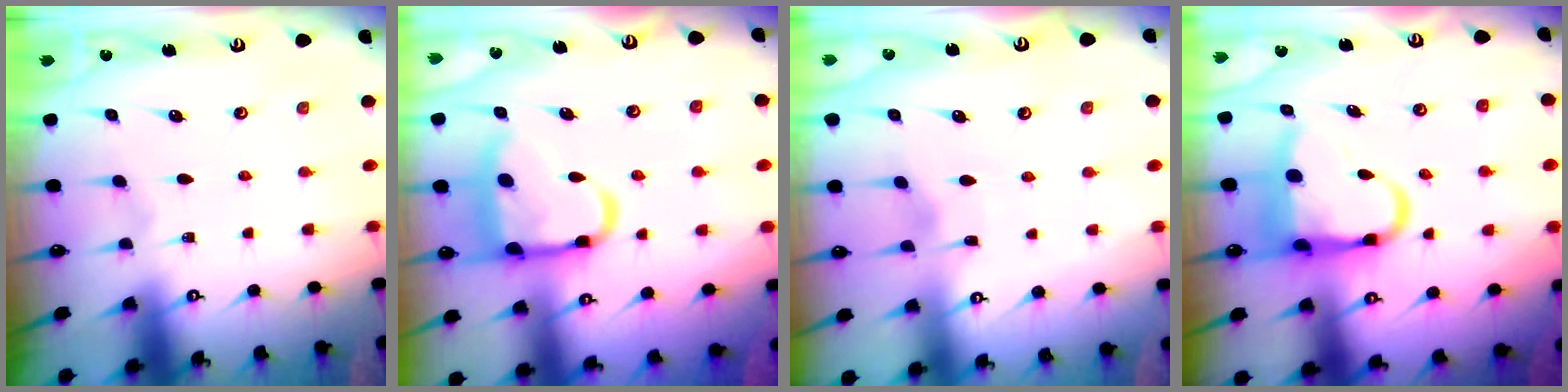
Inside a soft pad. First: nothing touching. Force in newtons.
{"total": 14.0, "press": 13.9, "slide": 1.4}
{"total": 2.8, "press": 2.8, "slide": 0.4}
{"total": 12.2, "press": 12.1, "slide": 1.9}